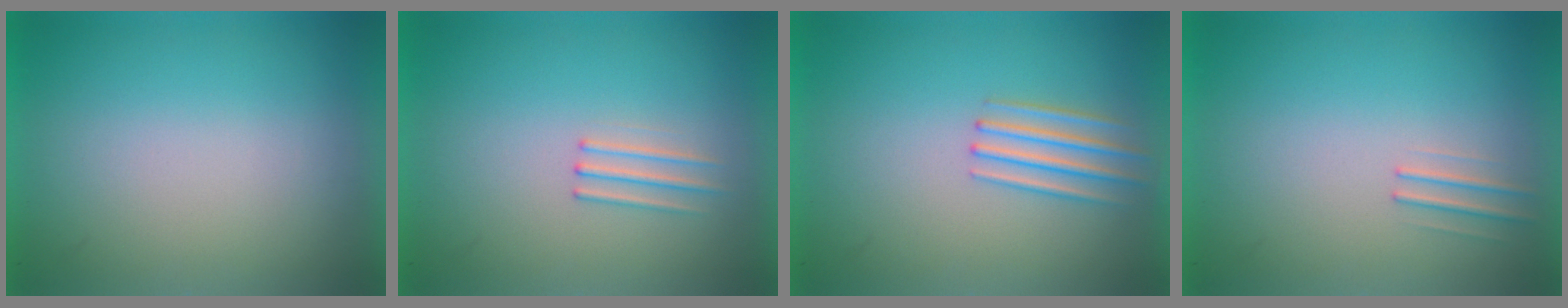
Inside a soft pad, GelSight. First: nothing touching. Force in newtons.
{"total": 1.2}
{"total": 2.1}
{"total": 1.1}